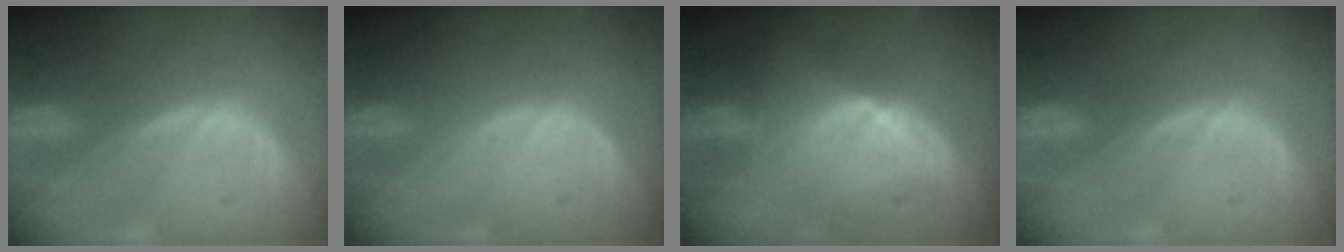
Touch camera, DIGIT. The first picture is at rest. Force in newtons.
{"total": 0.0}
{"total": 7.4, "press": 6.7, "slide": 3.2}
{"total": 0.0}